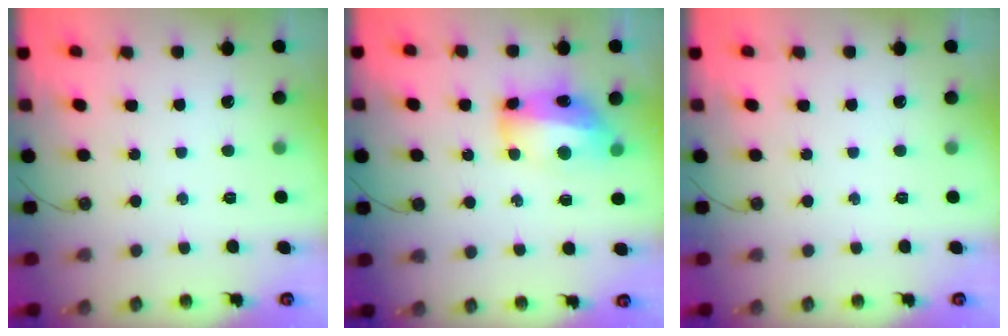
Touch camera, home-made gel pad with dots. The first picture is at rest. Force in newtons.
{"total": 12.4, "press": 12.3, "slide": 1.5}
{"total": 0.0}